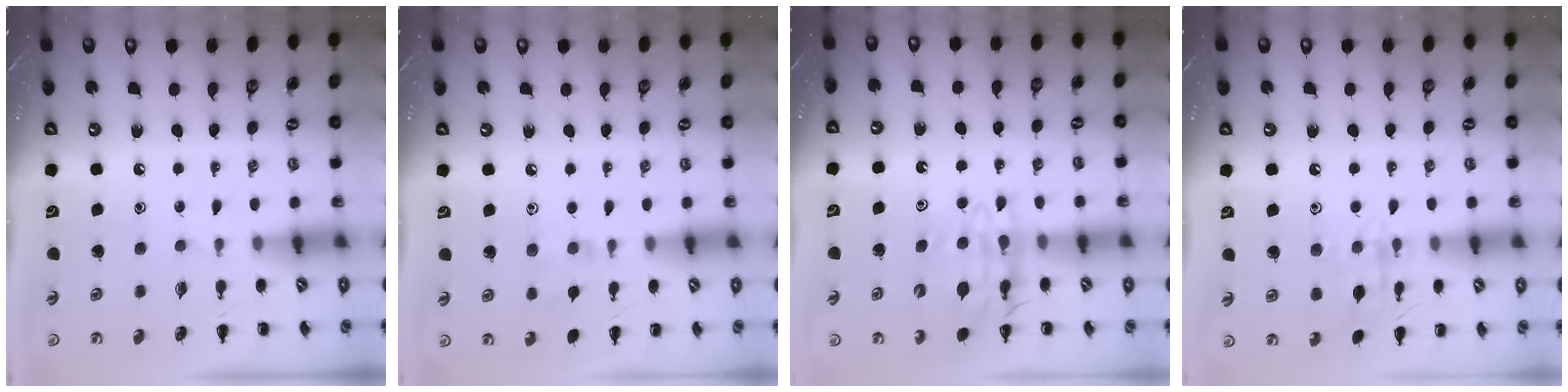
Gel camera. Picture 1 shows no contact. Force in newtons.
{"total": 6.7, "press": 6.4, "slide": 1.8}
{"total": 12.0, "press": 11.3, "slide": 3.9}
{"total": 10.0, "press": 10.0, "slide": 0.7}